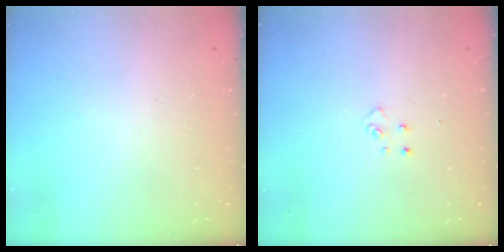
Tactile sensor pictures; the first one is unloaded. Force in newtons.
{"total": 3.3, "press": 3.3, "slide": 0.4}